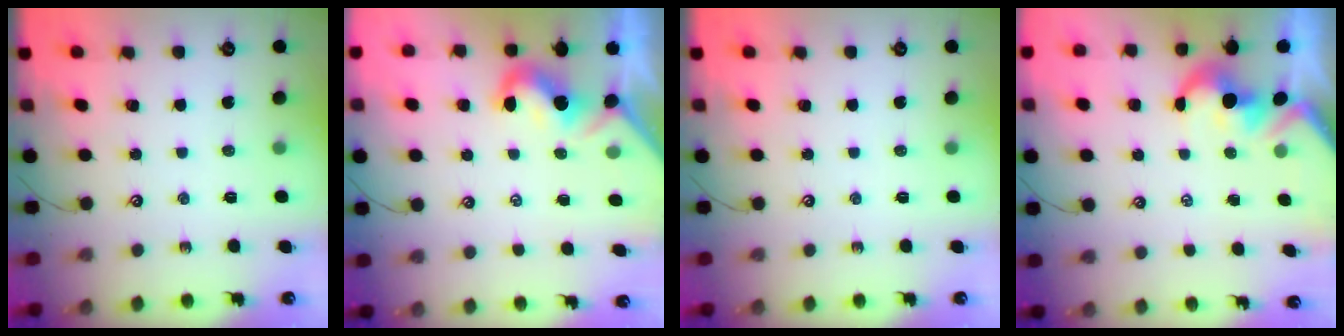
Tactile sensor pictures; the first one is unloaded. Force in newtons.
{"total": 2.1, "press": 2.1, "slide": 0.6}
{"total": 0.0}
{"total": 1.7, "press": 1.4, "slide": 1.0}